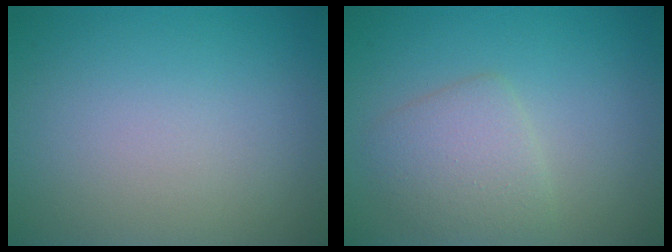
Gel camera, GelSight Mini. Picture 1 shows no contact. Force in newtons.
{"total": 3.0, "press": 3.0, "slide": 0.1}